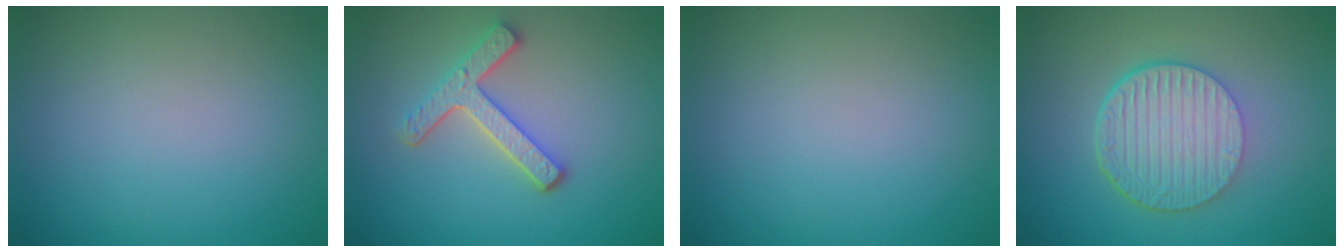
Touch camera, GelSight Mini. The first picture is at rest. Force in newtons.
{"total": 3.7, "press": 3.0, "slide": 2.1}
{"total": 0.0}
{"total": 6.7, "press": 4.6, "slide": 4.9}